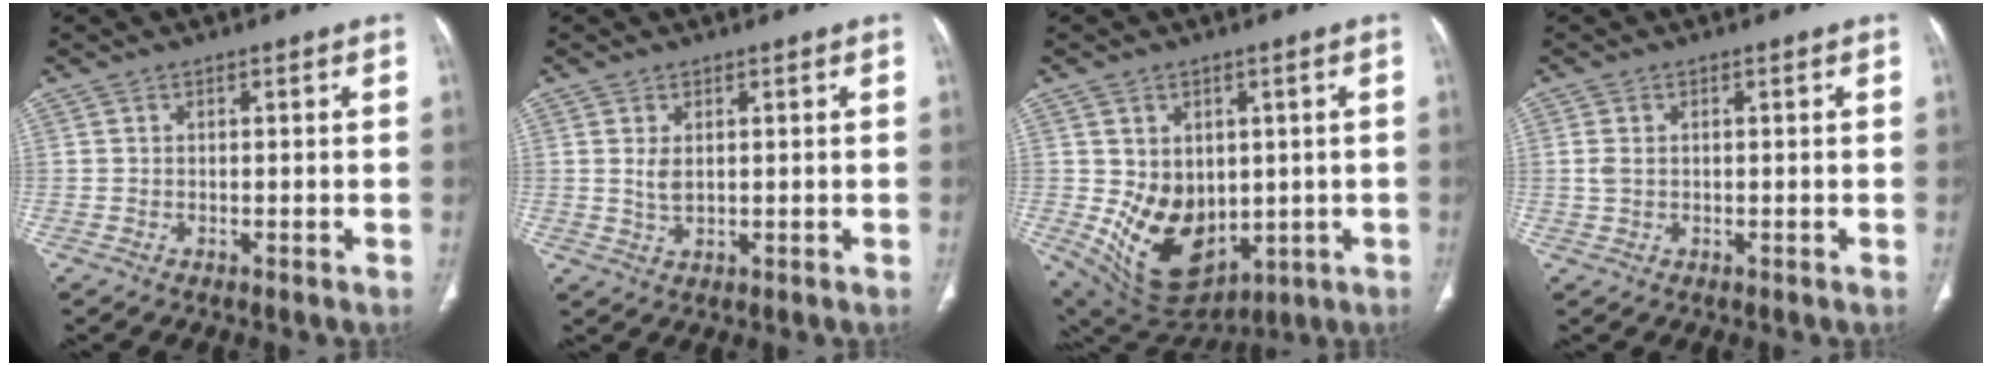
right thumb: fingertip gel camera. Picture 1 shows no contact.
{"total": 2.5, "force": [0.6, 1.4, 2.1], "torque": [-0.040, -0.006, 0.019]}
{"total": 15.7, "force": [-0.8, 11.4, 10.8], "torque": [-0.142, -0.024, 0.026]}
{"total": 1.8, "force": [0.2, 1.2, 1.3], "torque": [-0.039, 0.003, 0.006]}